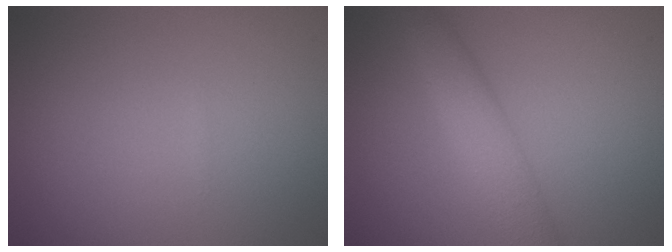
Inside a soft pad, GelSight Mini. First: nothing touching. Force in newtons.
{"total": 3.5, "press": 3.5, "slide": 0.1}